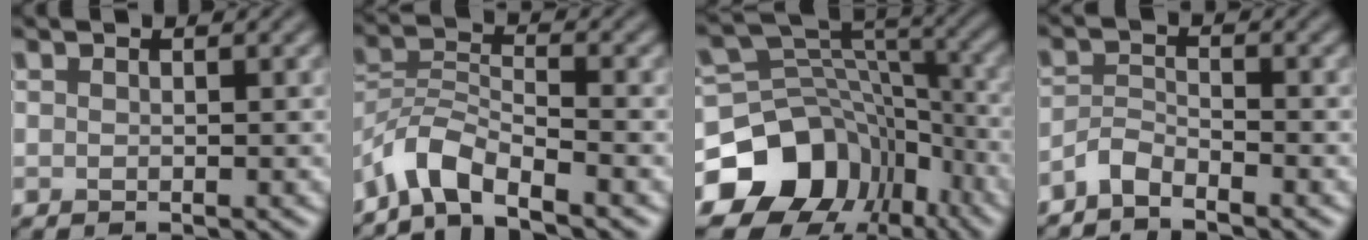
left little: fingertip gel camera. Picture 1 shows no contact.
{"total": 4.9, "force": [-4.0, 1.5, 2.5], "torque": [-0.041, 0.003, -0.086]}
{"total": 15.8, "force": [-8.6, 12.2, 5.4], "torque": [-0.125, -0.011, -0.126]}
{"total": 2.1, "force": [-1.9, 0.4, 0.8], "torque": [-0.018, 0.003, -0.046]}